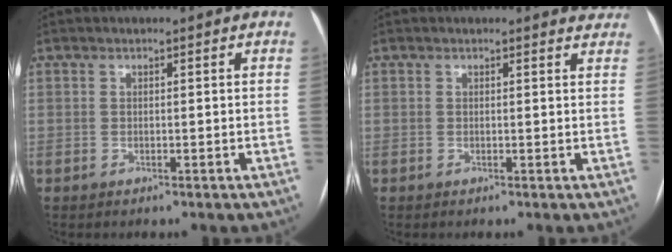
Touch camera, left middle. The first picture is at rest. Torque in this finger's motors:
{"motor_torque": [0.00, 0.00, 0.00, -0.01]}